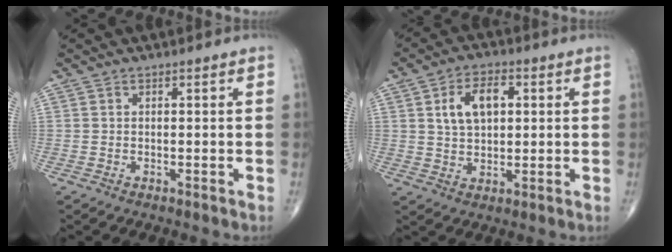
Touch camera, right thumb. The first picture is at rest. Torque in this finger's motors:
{"motor_torque": [0.00, 0.11, 0.06, 0.01, 0.04]}